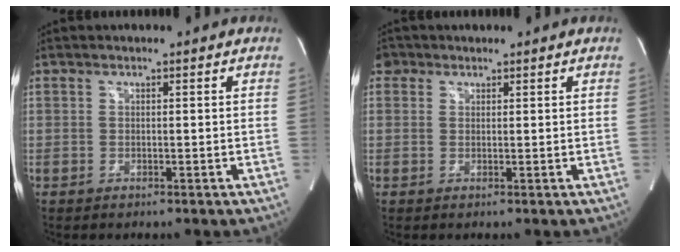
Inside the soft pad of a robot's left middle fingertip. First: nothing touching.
{"total": 2.1, "force": [1.1, 1.8, 0.2], "torque": [0.002, 0.012, 0.016]}